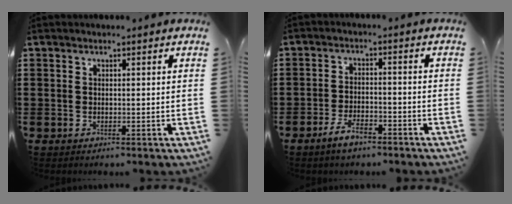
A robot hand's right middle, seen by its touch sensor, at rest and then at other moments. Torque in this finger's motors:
{"motor_torque": [1.44, 0.17, 0.18, 0.02]}